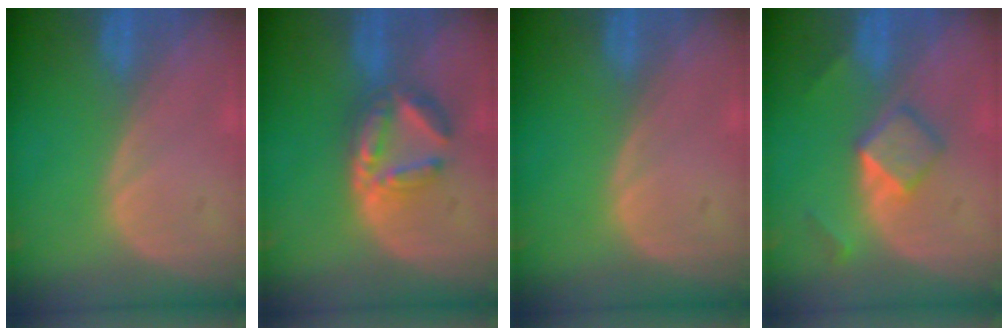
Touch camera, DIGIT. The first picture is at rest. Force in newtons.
{"total": 5.9, "press": 5.6, "slide": 1.7}
{"total": 0.0}
{"total": 5.4, "press": 4.6, "slide": 2.8}